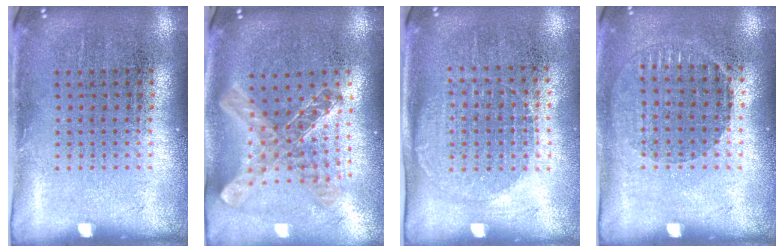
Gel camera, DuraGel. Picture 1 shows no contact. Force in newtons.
{"total": 1.2, "press": 1.1, "slide": 0.5}
{"total": 1.2, "press": 1.1, "slide": 0.6}
{"total": 0.9, "press": 0.8, "slide": 0.3}